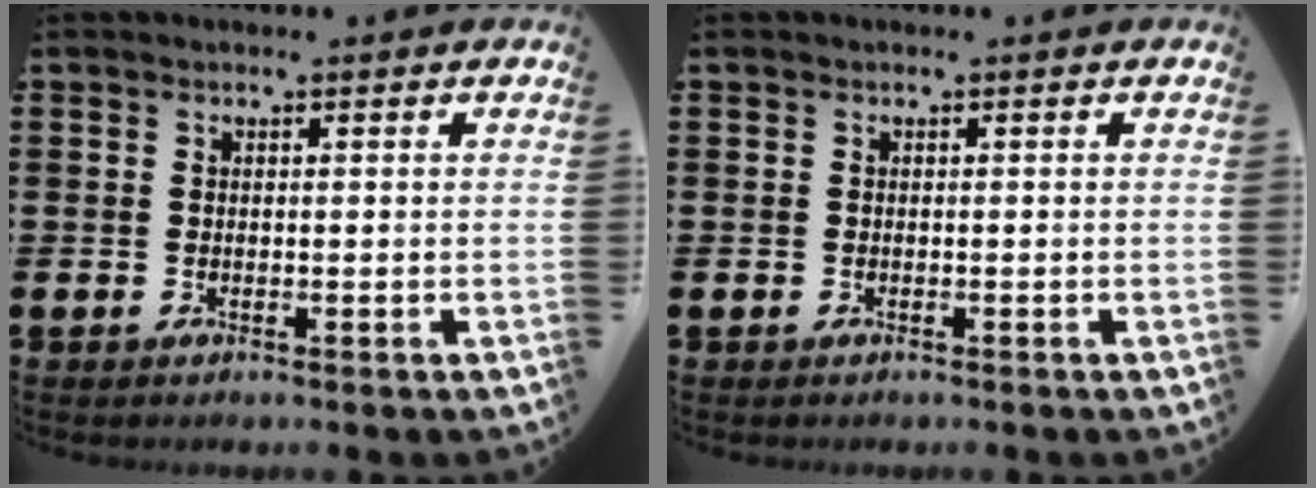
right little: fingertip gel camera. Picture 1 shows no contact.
{"total": 0.0}